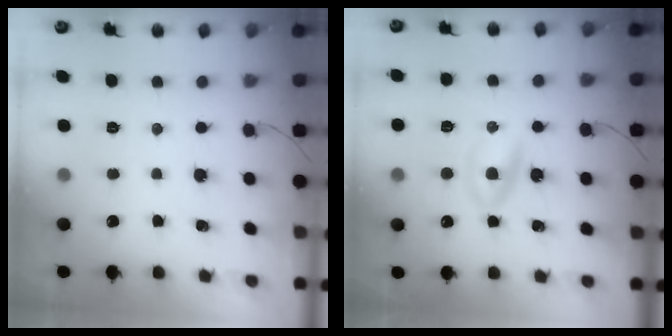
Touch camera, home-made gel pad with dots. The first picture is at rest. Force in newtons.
{"total": 2.9, "press": 2.6, "slide": 1.3}